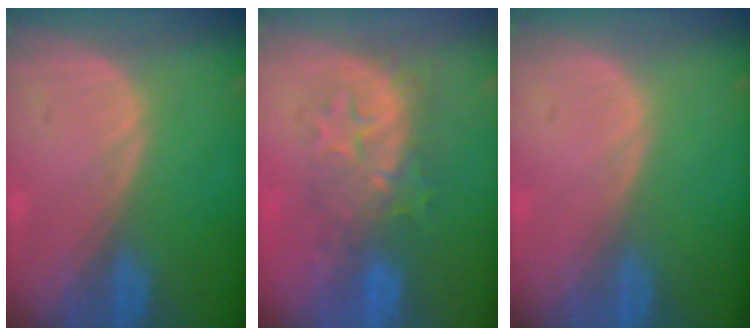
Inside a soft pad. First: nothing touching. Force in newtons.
{"total": 8.2, "press": 7.9, "slide": 2.2}
{"total": 0.0}